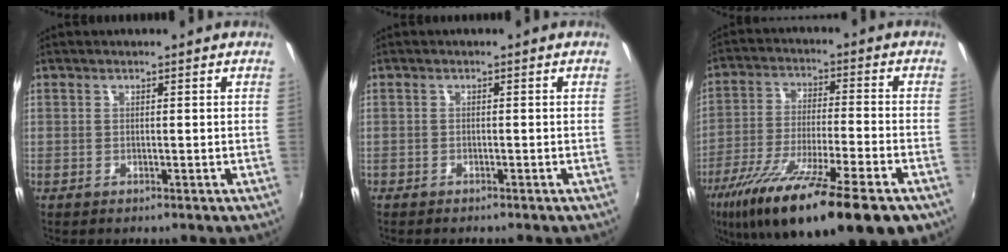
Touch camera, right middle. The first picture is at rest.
{"total": 1.3, "force": [-1.2, 0.4, 0.2], "torque": [-0.014, -0.004, -0.022]}
{"total": 23.2, "force": [-15.3, 3.8, 17.1], "torque": [-0.305, -0.060, -0.253]}